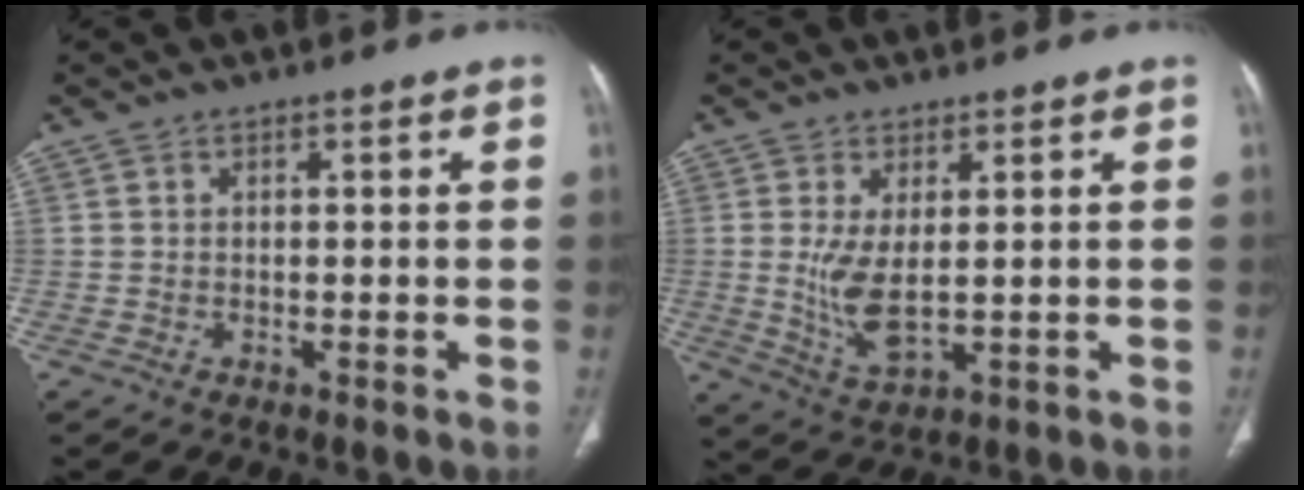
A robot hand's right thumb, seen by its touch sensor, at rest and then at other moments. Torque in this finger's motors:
{"motor_torque": [-0.68, 0.40, 0.41, 0.85, 0.07]}